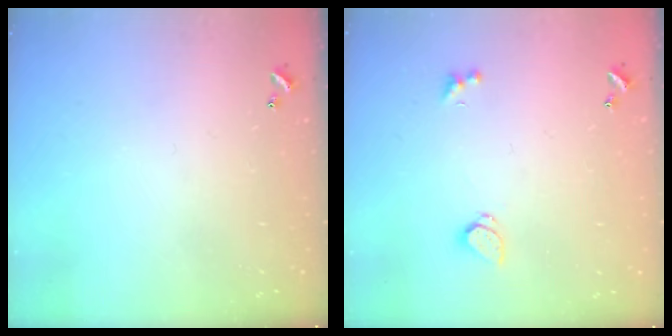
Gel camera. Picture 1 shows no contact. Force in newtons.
{"total": 1.8, "press": 1.7, "slide": 0.7}